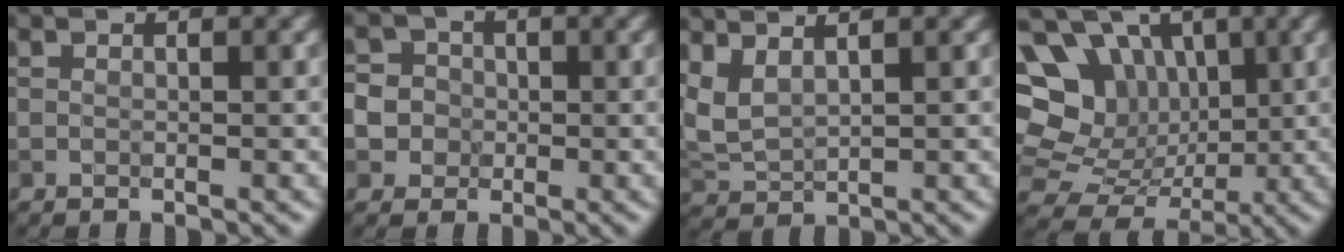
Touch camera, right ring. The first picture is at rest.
{"total": 6.5, "force": [-0.5, 6.1, 2.0], "torque": [-0.034, 0.022, -0.030]}
{"total": 3.1, "force": [1.9, 1.1, 2.1], "torque": [-0.061, 0.007, 0.046]}
{"total": 14.3, "force": [3.3, 12.2, 6.6], "torque": [-0.158, 0.035, 0.042]}